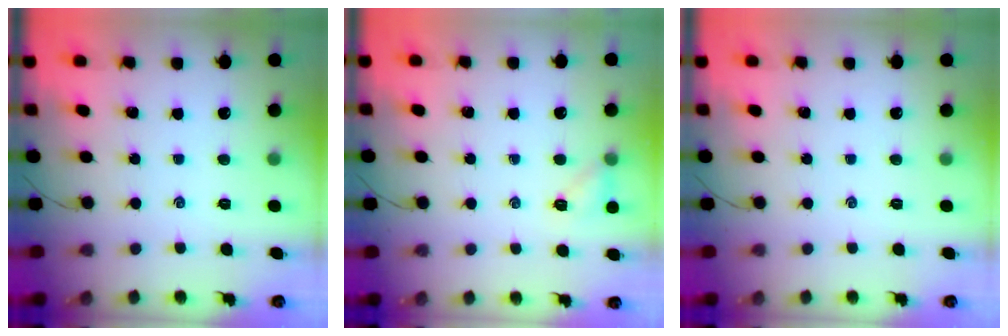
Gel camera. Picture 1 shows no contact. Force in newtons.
{"total": 5.6, "press": 5.4, "slide": 1.7}
{"total": 0.0}